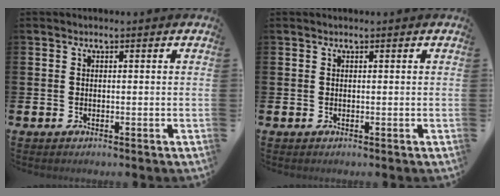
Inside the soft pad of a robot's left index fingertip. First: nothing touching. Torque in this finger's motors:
{"motor_torque": [-0.56, 0.09, -0.34, -0.03]}